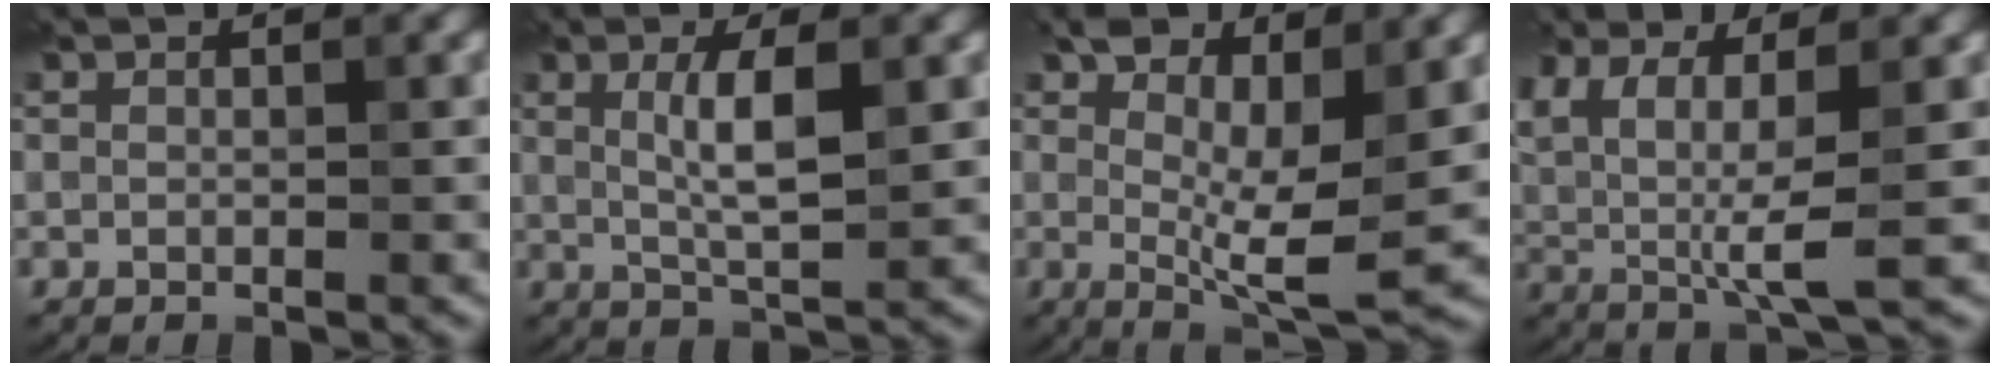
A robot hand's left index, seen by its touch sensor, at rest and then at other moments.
{"total": 4.4, "force": [0.9, 1.0, 4.2], "torque": [-0.076, 0.000, 0.017]}
{"total": 8.0, "force": [2.0, 3.0, 7.2], "torque": [-0.118, -0.008, 0.032]}
{"total": 6.7, "force": [1.2, 2.3, 6.2], "torque": [-0.143, 0.001, 0.021]}